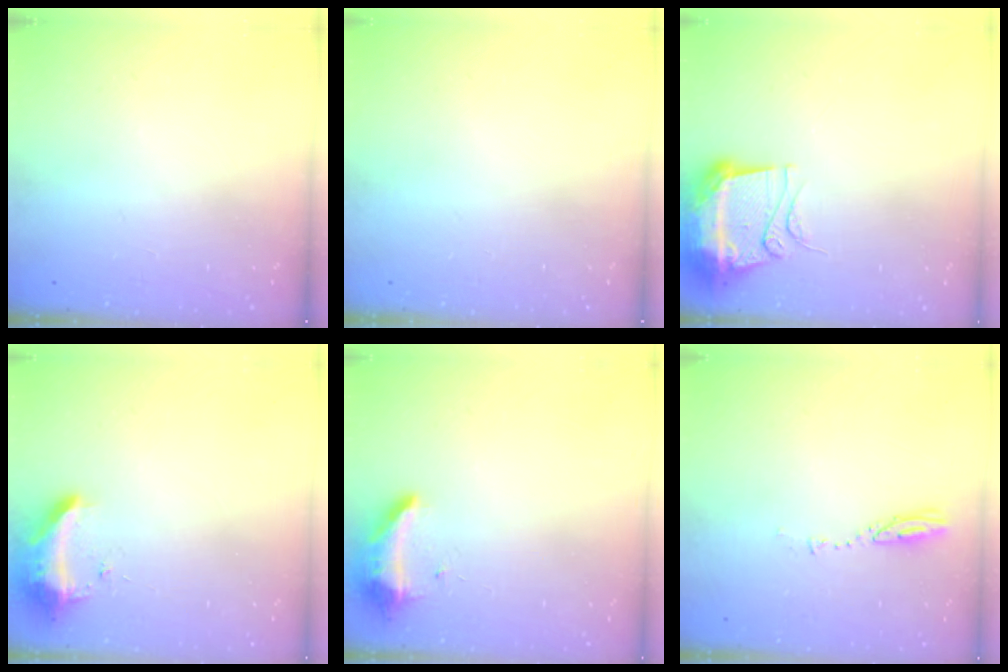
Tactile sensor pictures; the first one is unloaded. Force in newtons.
{"total": 0.0}
{"total": 12.0, "press": 11.9, "slide": 1.1}
{"total": 9.7, "press": 9.6, "slide": 1.0}
{"total": 8.2, "press": 8.2, "slide": 0.4}
{"total": 2.9, "press": 2.9, "slide": 0.3}